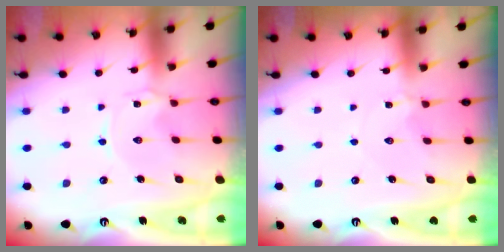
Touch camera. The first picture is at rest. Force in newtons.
{"total": 2.3, "press": 2.3, "slide": 0.3}